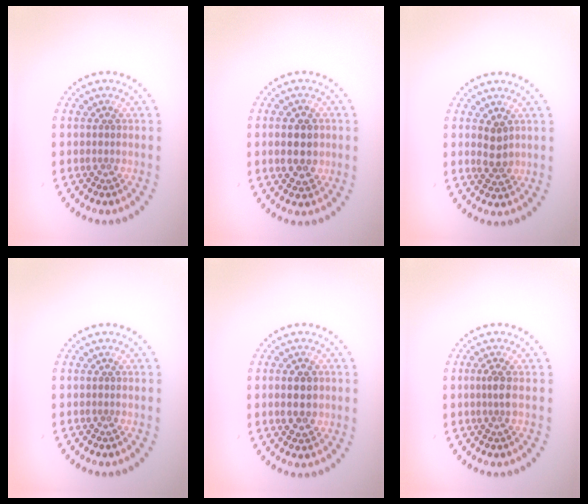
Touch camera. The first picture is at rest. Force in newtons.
{"total": 4.1, "press": 4.1, "slide": 0.1}
{"total": 1.8, "press": 1.8, "slide": 0.3}
{"total": 0.0}
{"total": 2.5, "press": 2.5, "slide": 0.1}
{"total": 1.4, "press": 1.1, "slide": 0.8}